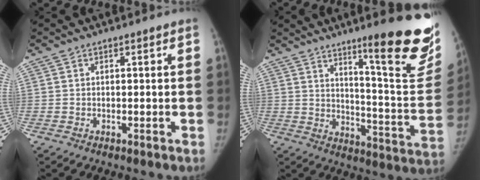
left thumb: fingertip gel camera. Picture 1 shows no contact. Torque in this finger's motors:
{"motor_torque": [1.91, 0.05, 1.24, -1.42, 0.30]}